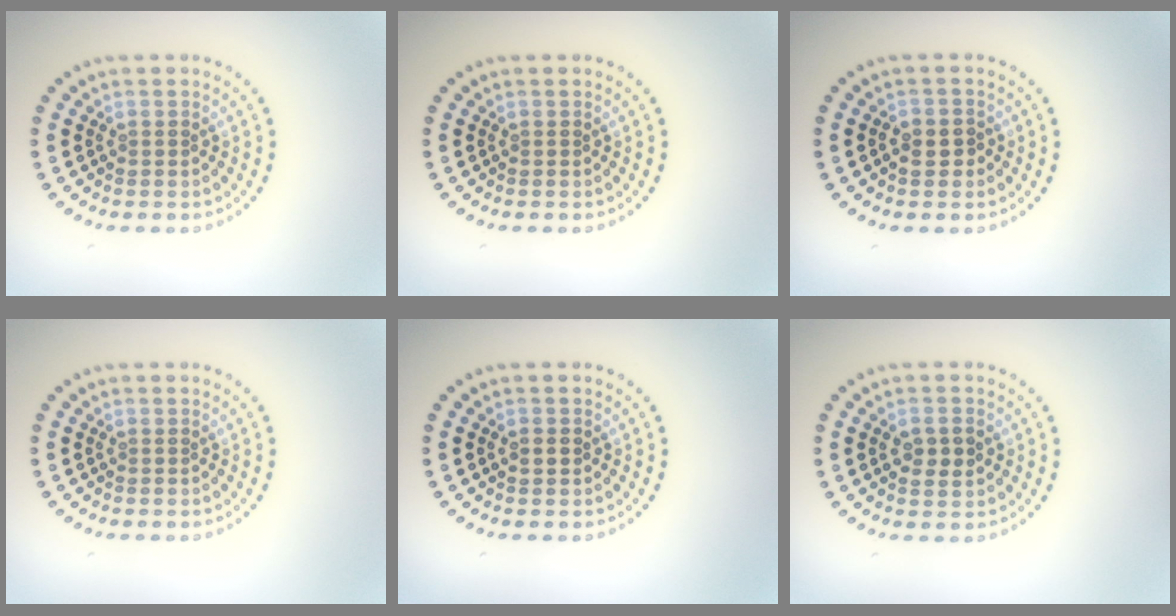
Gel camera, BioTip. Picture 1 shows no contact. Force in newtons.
{"total": 0.0}
{"total": 1.4, "press": 1.4, "slide": 0.4}
{"total": 0.0}
{"total": 1.3, "press": 1.3, "slide": 0.3}
{"total": 2.3, "press": 2.3, "slide": 0.2}